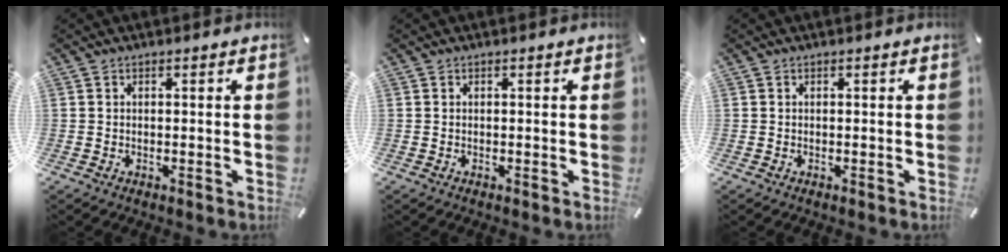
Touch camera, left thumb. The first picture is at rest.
{"total": 0.0}
{"total": 0.0}